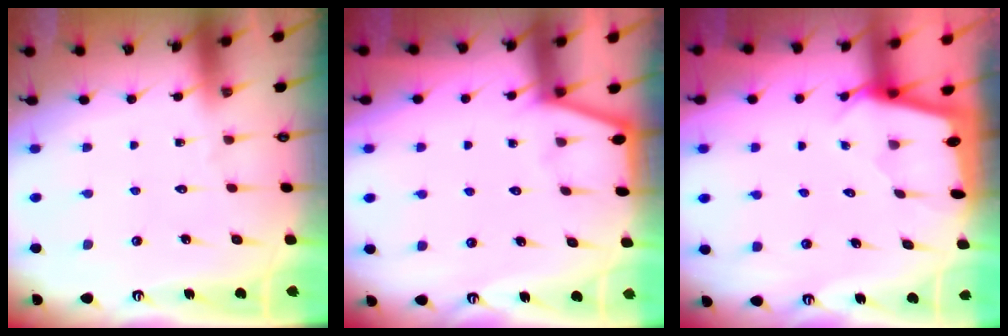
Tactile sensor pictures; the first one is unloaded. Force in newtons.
{"total": 1.9, "press": 1.9, "slide": 0.3}
{"total": 1.6, "press": 1.5, "slide": 0.2}